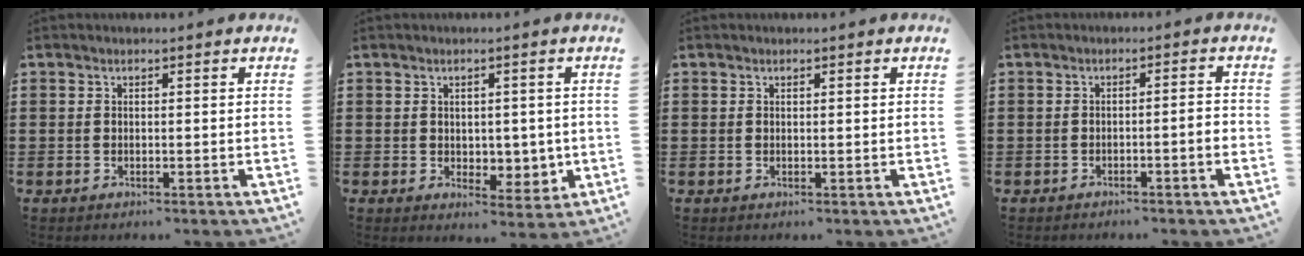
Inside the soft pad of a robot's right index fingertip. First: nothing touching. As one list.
[{"total": 3.4, "force": [1.4, 2.7, 1.4], "torque": [-0.023, -0.002, 0.022]}, {"total": 0.0}, {"total": 2.1, "force": [-1.3, -0.1, 1.6], "torque": [-0.026, -0.002, -0.026]}]